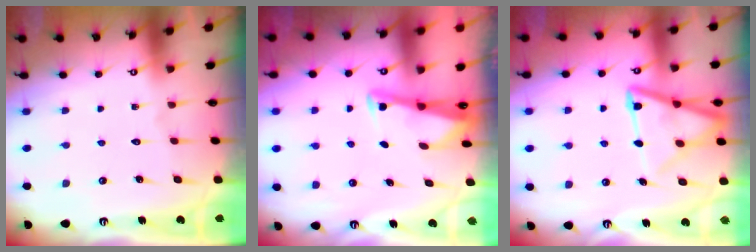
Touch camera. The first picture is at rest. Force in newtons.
{"total": 2.8, "press": 2.8, "slide": 0.3}
{"total": 12.1, "press": 12.0, "slide": 1.1}